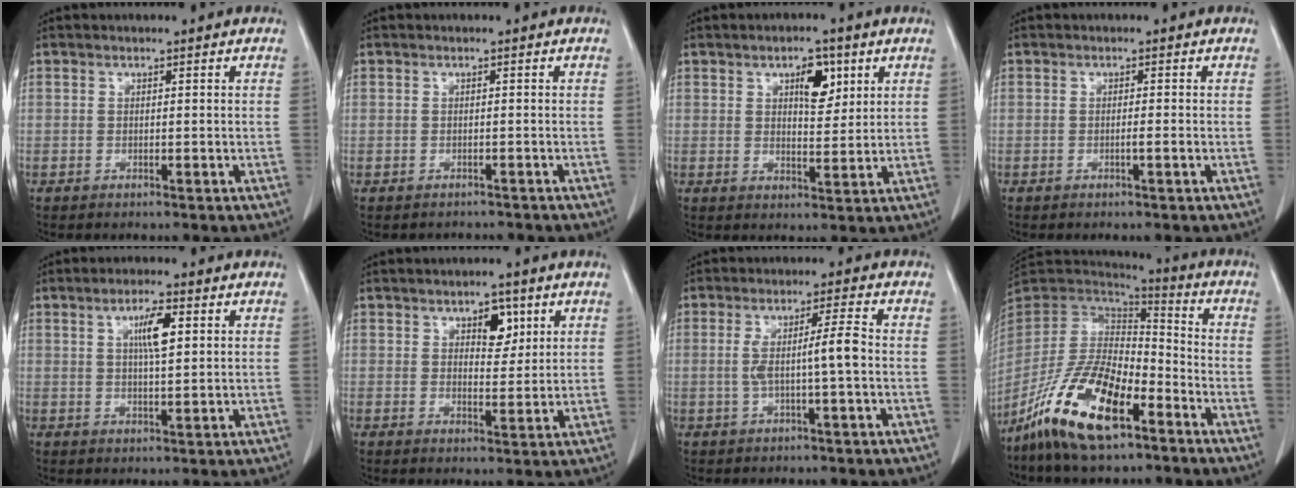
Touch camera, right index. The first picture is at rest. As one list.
[{"total": 2.1, "force": [-1.8, 1.1, -0.2], "torque": [-0.002, 0.003, -0.026]}, {"total": 5.4, "force": [2.5, 2.3, 4.2], "torque": [-0.064, 0.002, 0.040]}, {"total": 0.9, "force": [-0.4, -0.2, 0.8], "torque": [-0.017, 0.000, -0.006]}, {"total": 5.1, "force": [1.6, 0.9, 4.8], "torque": [-0.085, 0.001, 0.029]}, {"total": 4.5, "force": [2.2, 2.3, 3.1], "torque": [-0.042, 0.002, 0.034]}, {"total": 5.4, "force": [-0.5, -0.3, 5.4], "torque": [-0.100, 0.011, -0.007]}, {"total": 17.4, "force": [-9.9, 5.5, 13.1], "torque": [-0.269, -0.014, -0.187]}]